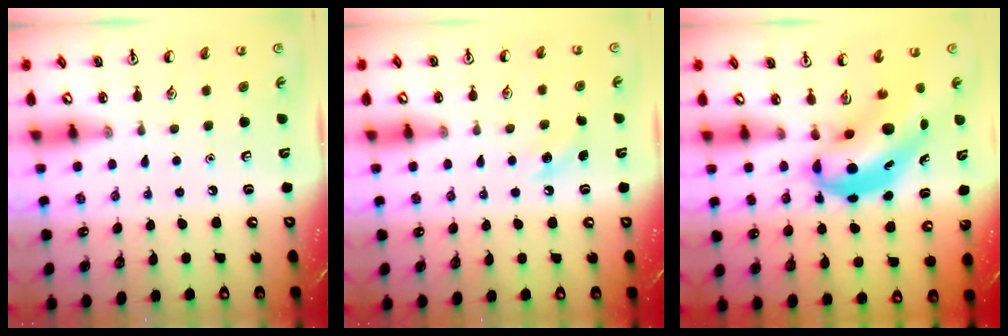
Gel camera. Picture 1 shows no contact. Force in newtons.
{"total": 4.8, "press": 4.5, "slide": 1.6}
{"total": 7.3, "press": 7.1, "slide": 1.8}